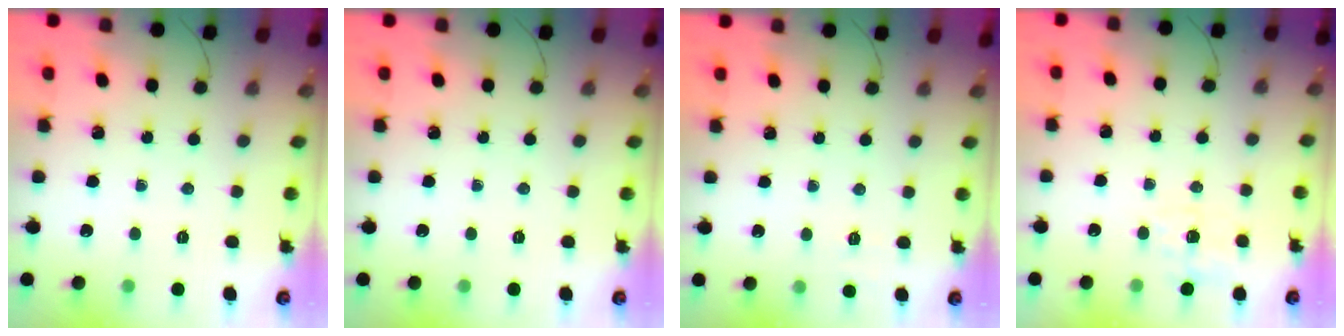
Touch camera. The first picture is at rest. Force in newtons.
{"total": 0.0}
{"total": 5.3, "press": 5.0, "slide": 1.8}
{"total": 4.9, "press": 4.5, "slide": 1.9}